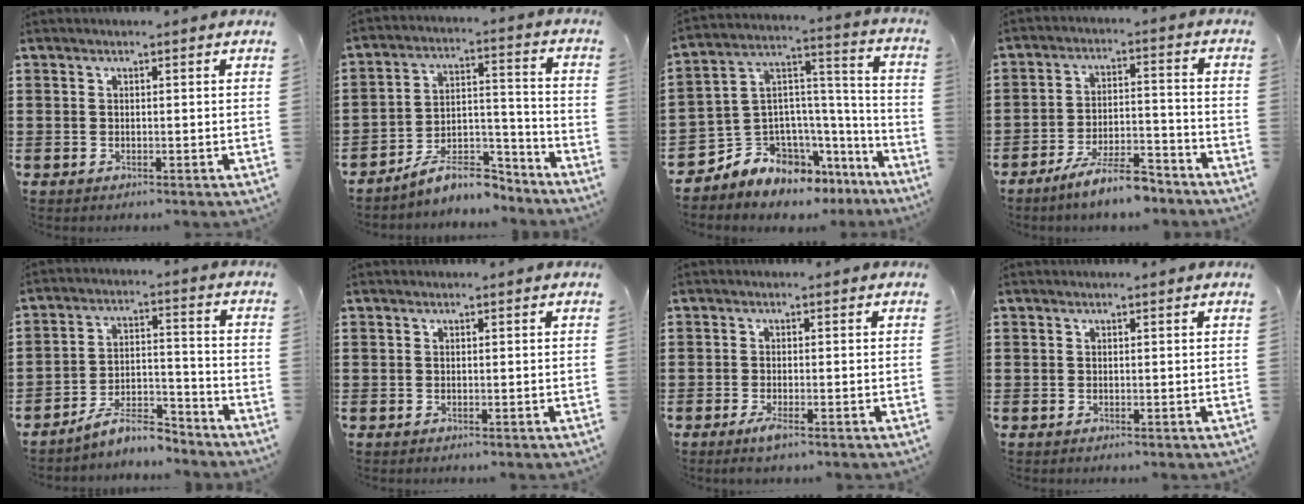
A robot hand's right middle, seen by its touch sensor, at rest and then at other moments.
{"total": 8.5, "force": [-7.5, 2.4, 3.2], "torque": [-0.051, 0.020, -0.142]}
{"total": 6.5, "force": [-5.2, 3.8, -0.5], "torque": [-0.023, -0.016, -0.106]}
{"total": 8.2, "force": [-6.6, 1.2, 4.6], "torque": [-0.088, 0.004, -0.124]}
{"total": 7.6, "force": [-7.0, 1.6, 2.4], "torque": [-0.038, 0.016, -0.133]}
{"total": 0.0}
{"total": 2.2, "force": [-1.0, 0.3, 2.0], "torque": [-0.048, -0.011, -0.021]}
{"total": 0.0}